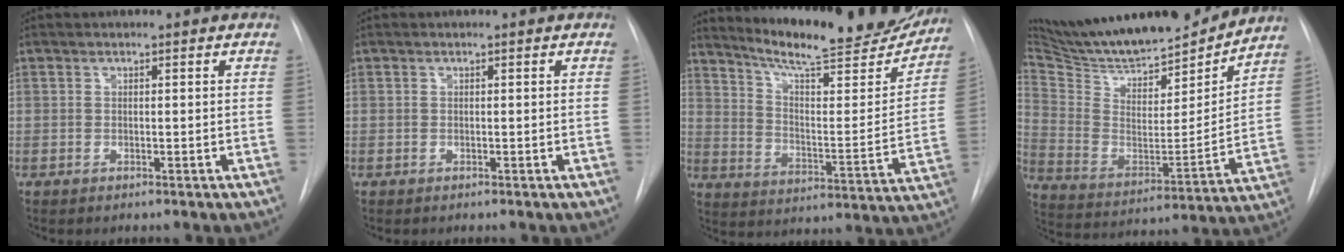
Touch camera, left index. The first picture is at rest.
{"total": 0.0}
{"total": 23.3, "force": [21.0, 2.8, 9.6], "torque": [-0.143, -0.053, 0.287]}
{"total": 25.3, "force": [23.0, 5.1, 9.1], "torque": [-0.169, -0.027, 0.355]}